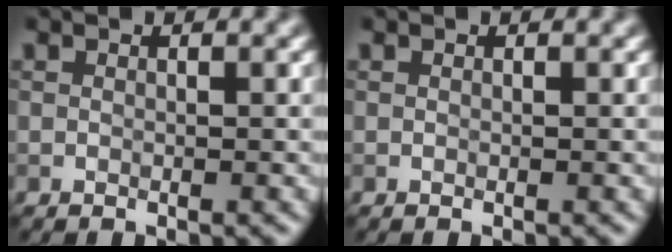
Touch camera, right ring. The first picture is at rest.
{"total": 0.0}